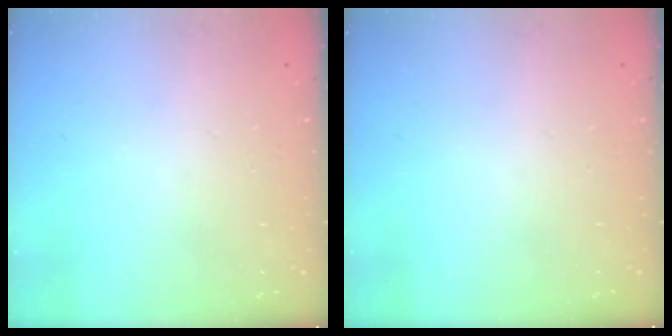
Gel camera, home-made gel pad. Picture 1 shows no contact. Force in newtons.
{"total": 0.0}